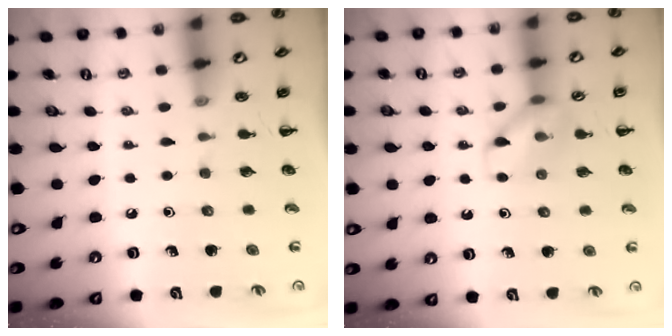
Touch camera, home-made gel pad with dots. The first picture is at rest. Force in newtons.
{"total": 9.6, "press": 9.6, "slide": 0.7}